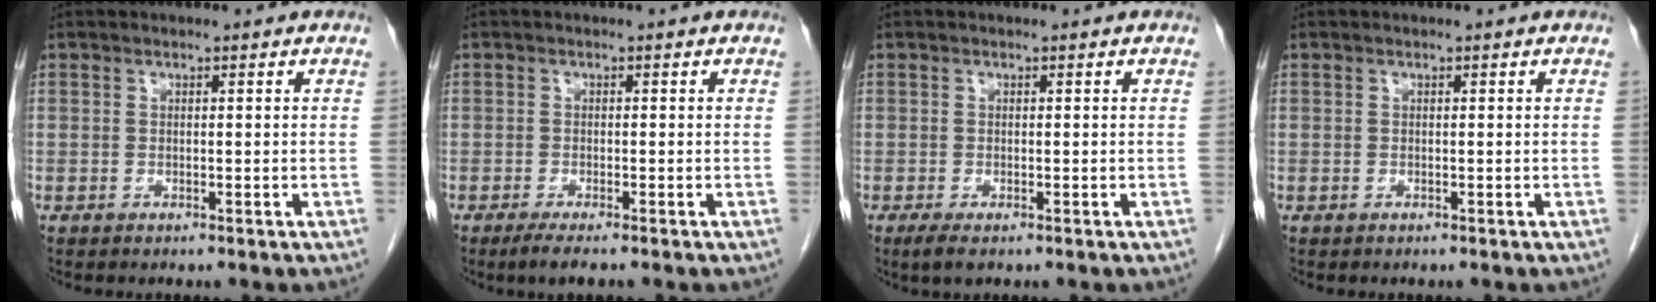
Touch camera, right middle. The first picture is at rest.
{"total": 2.6, "force": [-1.9, 0.1, 1.7], "torque": [-0.033, -0.007, -0.034]}
{"total": 1.9, "force": [-1.3, 0.5, 1.4], "torque": [-0.030, -0.006, -0.021]}
{"total": 0.0}